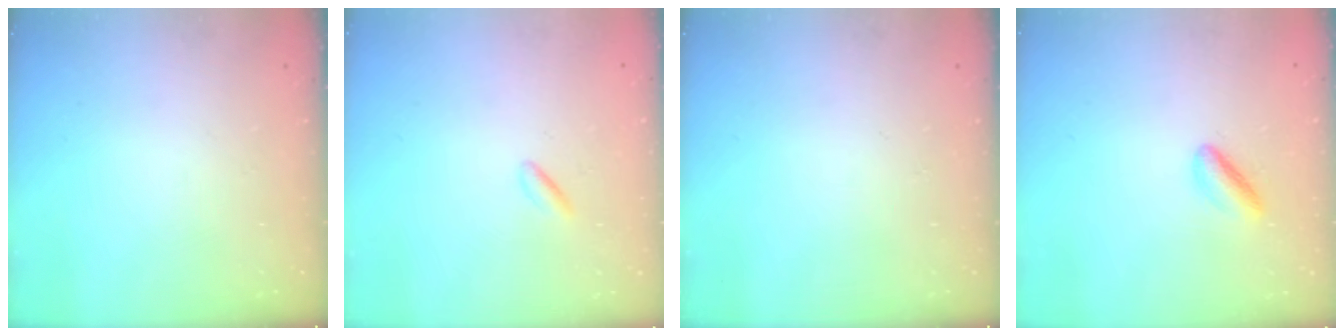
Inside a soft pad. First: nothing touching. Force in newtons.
{"total": 0.7, "press": 0.5, "slide": 0.5}
{"total": 0.0}
{"total": 4.1, "press": 4.1, "slide": 0.3}